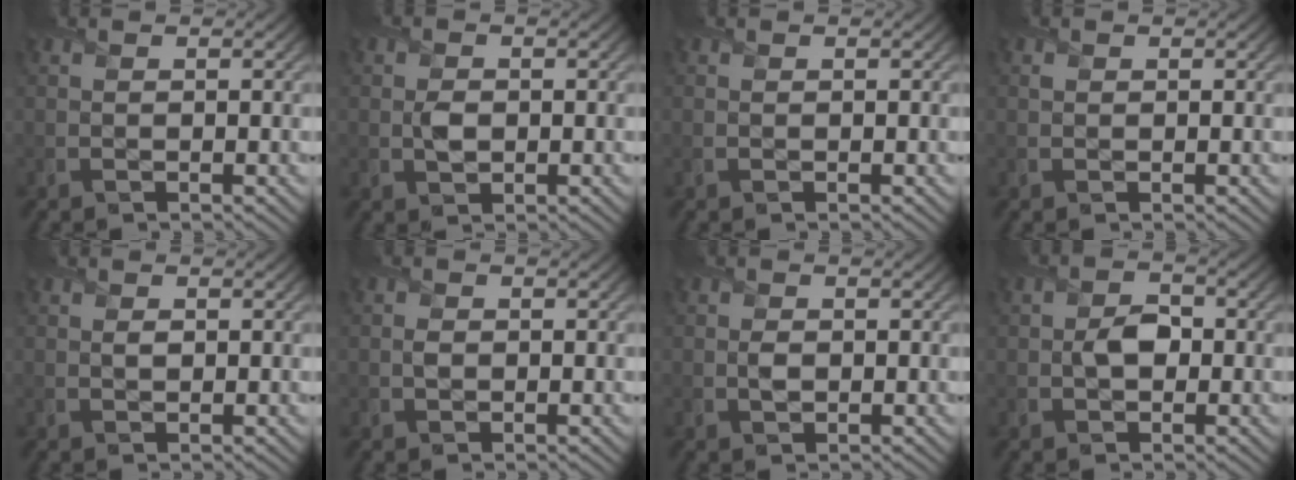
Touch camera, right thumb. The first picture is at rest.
{"total": 2.1, "force": [-0.1, 1.6, 1.3], "torque": [-0.028, -0.004, -0.003]}
{"total": 0.0}
{"total": 0.6, "force": [0.2, 0.5, 0.1], "torque": [0.000, -0.003, 0.003]}
{"total": 1.1, "force": [0.2, 0.8, 0.7], "torque": [-0.014, -0.004, 0.001]}
{"total": 1.3, "force": [-0.1, 1.2, 0.6], "torque": [-0.014, -0.004, -0.007]}
{"total": 1.6, "force": [-0.1, 1.3, 0.9], "torque": [-0.020, -0.005, -0.005]}
{"total": 3.2, "force": [-0.3, 2.4, 2.1], "torque": [-0.040, -0.001, -0.011]}